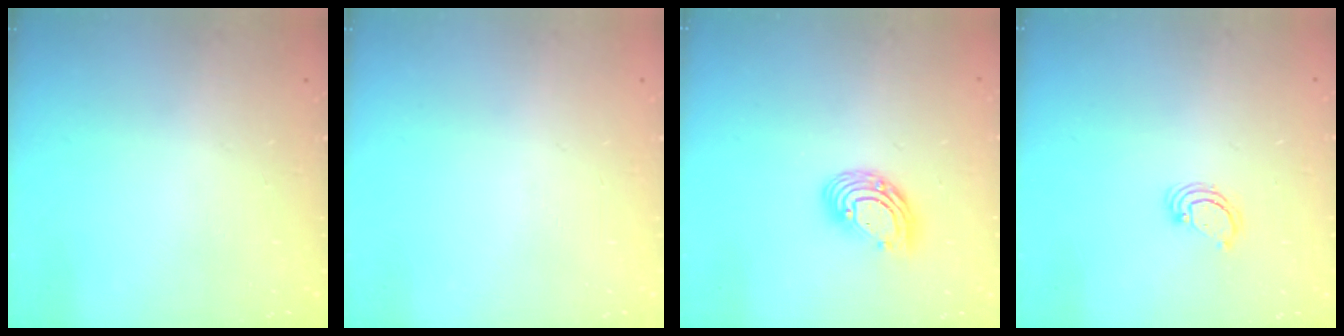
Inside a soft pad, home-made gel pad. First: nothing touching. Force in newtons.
{"total": 0.0}
{"total": 9.5, "press": 9.4, "slide": 1.7}
{"total": 2.7, "press": 2.7, "slide": 0.2}